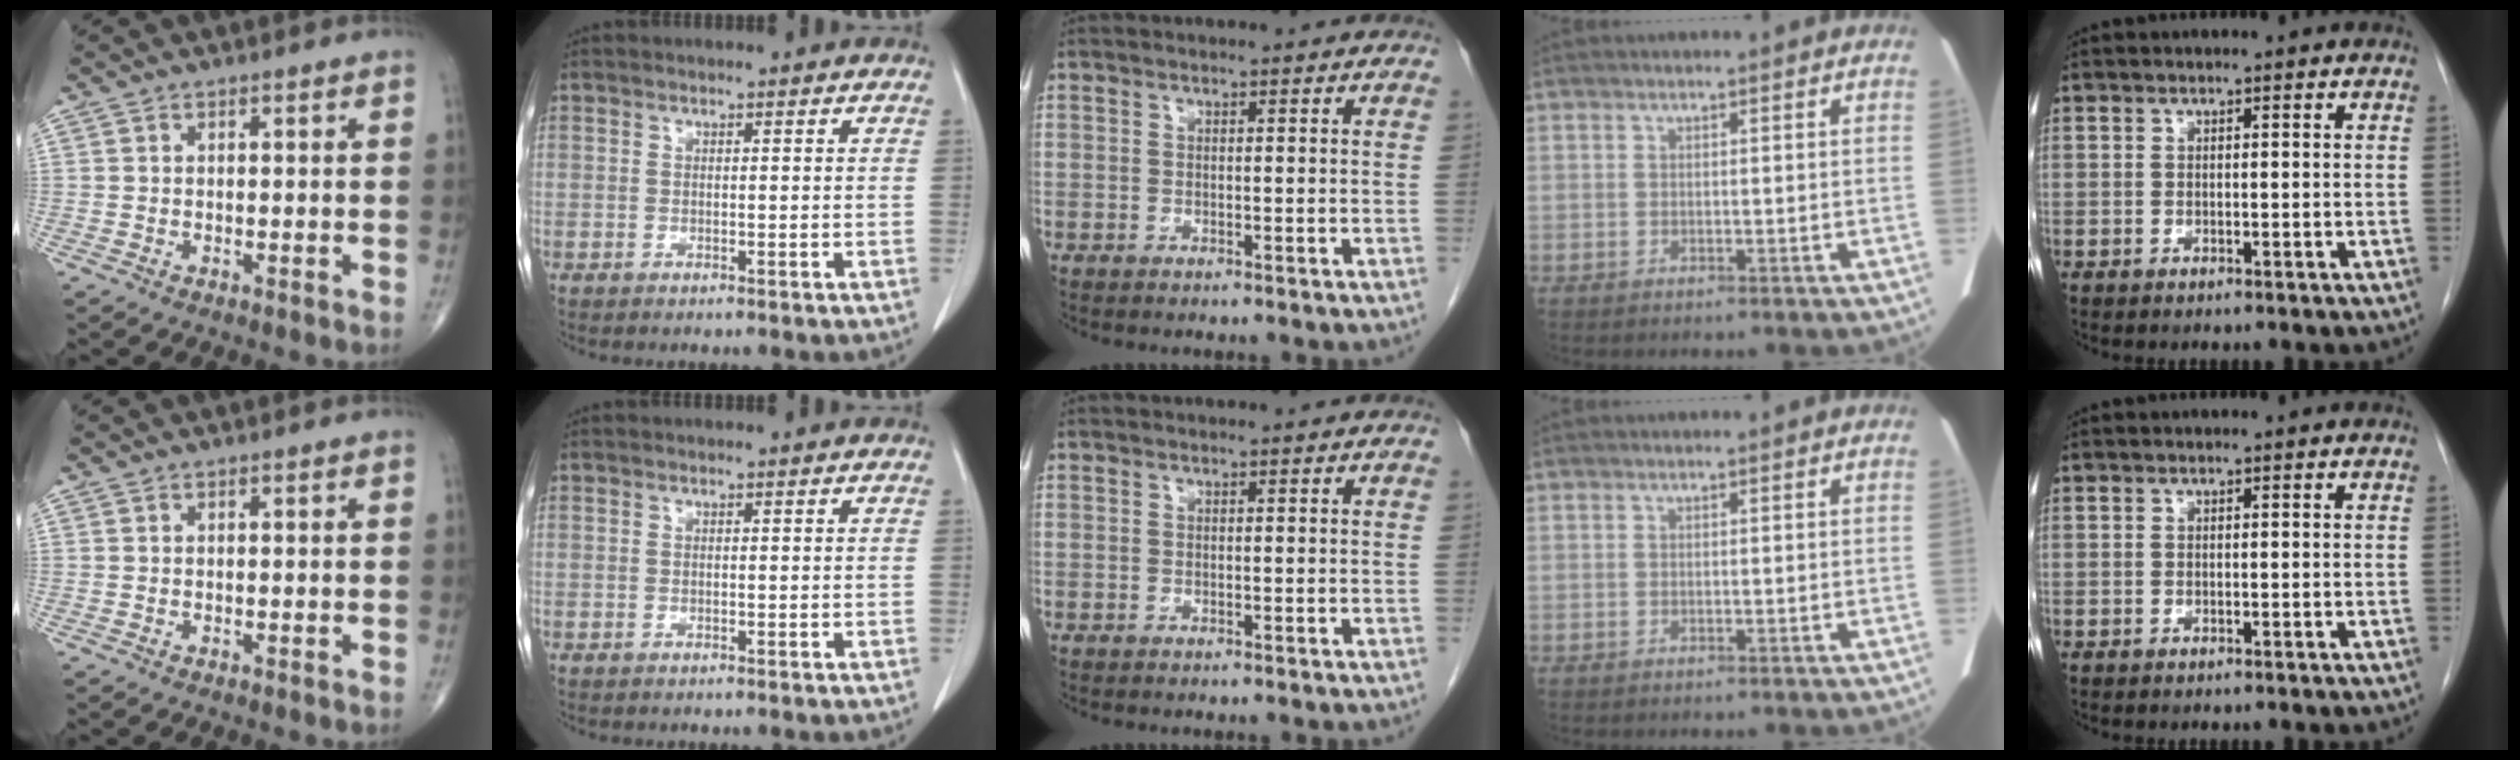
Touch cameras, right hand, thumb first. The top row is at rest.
{}